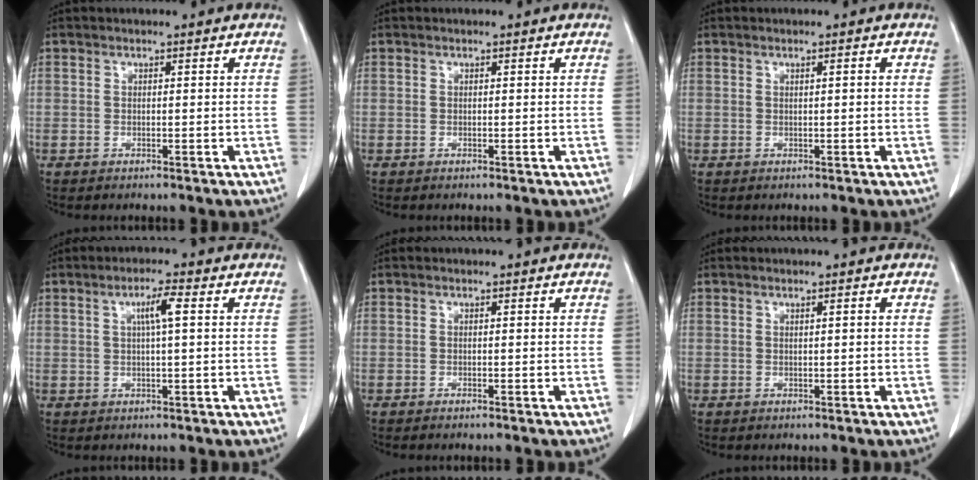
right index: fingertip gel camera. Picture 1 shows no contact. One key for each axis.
{"total": 0.0}
{"total": 0.9, "fx": 0.3, "fy": 0.1, "fz": 0.8, "tx": -0.015, "ty": 0.003, "tz": 0.004}
{"total": 3.6, "fx": 1.0, "fy": 0.3, "fz": 3.5, "tx": -0.062, "ty": 0.006, "tz": 0.016}
{"total": 1.2, "fx": -0.9, "fy": 0.0, "fz": 0.7, "tx": -0.012, "ty": -0.001, "tz": -0.009}
{"total": 0.7, "fx": 0.2, "fy": 0.0, "fz": 0.7, "tx": -0.013, "ty": 0.003, "tz": 0.003}